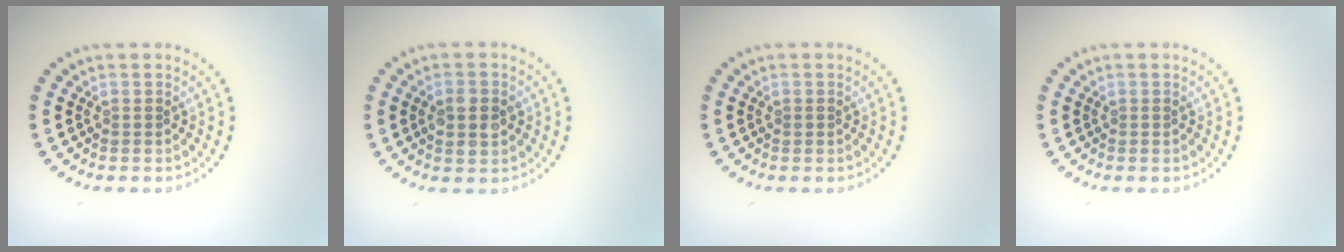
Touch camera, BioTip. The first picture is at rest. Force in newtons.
{"total": 2.4, "press": 2.4, "slide": 0.2}
{"total": 0.0}
{"total": 0.0}